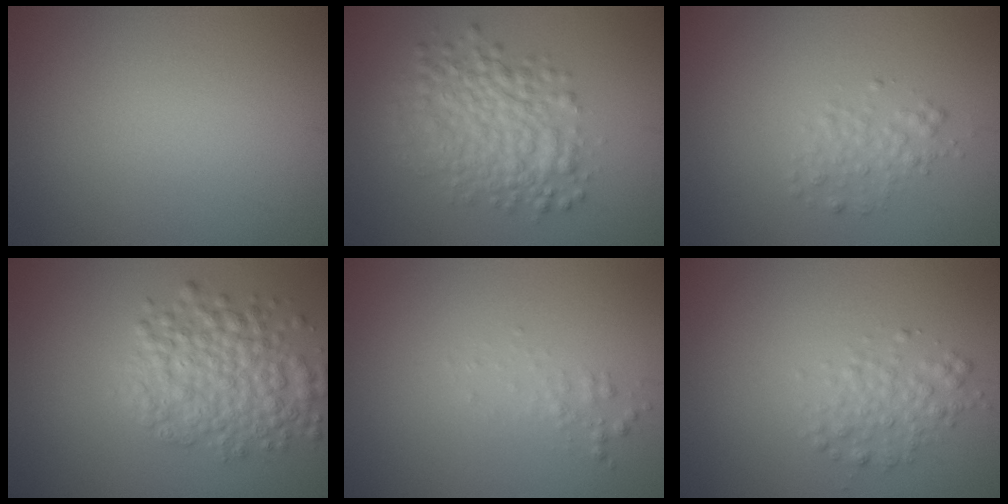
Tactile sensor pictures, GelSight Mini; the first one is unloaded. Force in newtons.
{"total": 5.7, "press": 5.7, "slide": 0.1}
{"total": 1.7, "press": 1.7, "slide": 0.0}
{"total": 5.4, "press": 5.4, "slide": 0.1}
{"total": 0.9, "press": 0.9, "slide": 0.0}
{"total": 2.2, "press": 2.2, "slide": 0.0}